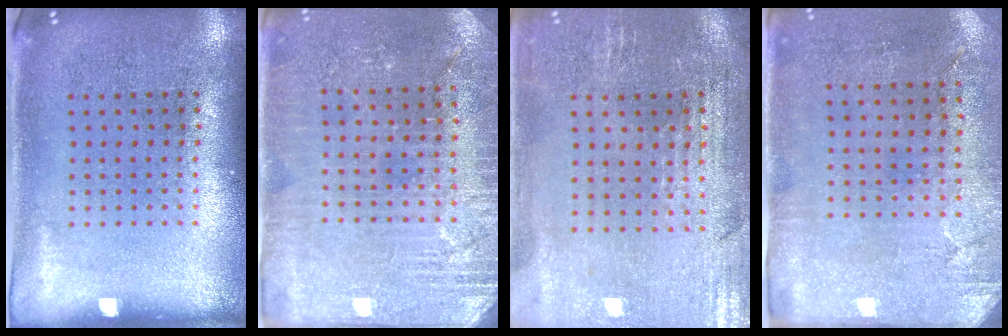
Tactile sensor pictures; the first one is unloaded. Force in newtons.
{"total": 3.0, "press": 2.9, "slide": 0.5}
{"total": 0.9, "press": 0.8, "slide": 0.4}
{"total": 2.8, "press": 2.3, "slide": 1.7}